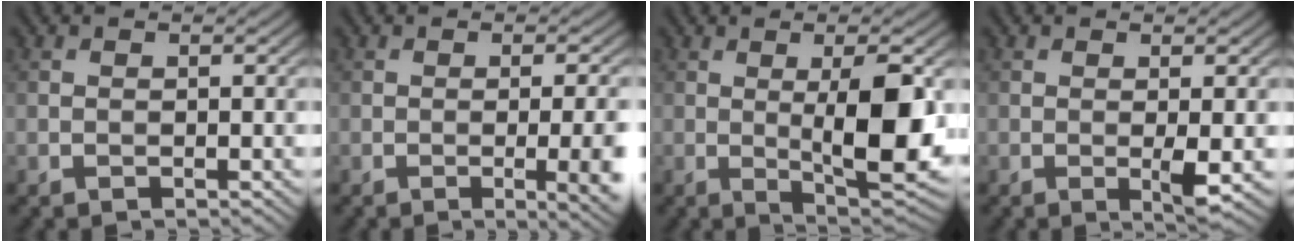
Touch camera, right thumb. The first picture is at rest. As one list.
[{"total": 7.0, "force": [-1.4, 2.0, 6.6], "torque": [-0.082, -0.004, -0.008]}, {"total": 10.2, "force": [0.2, 2.6, 9.9], "torque": [-0.154, -0.001, 0.007]}, {"total": 2.3, "force": [-0.2, 0.2, 2.3], "torque": [-0.045, -0.004, -0.005]}]